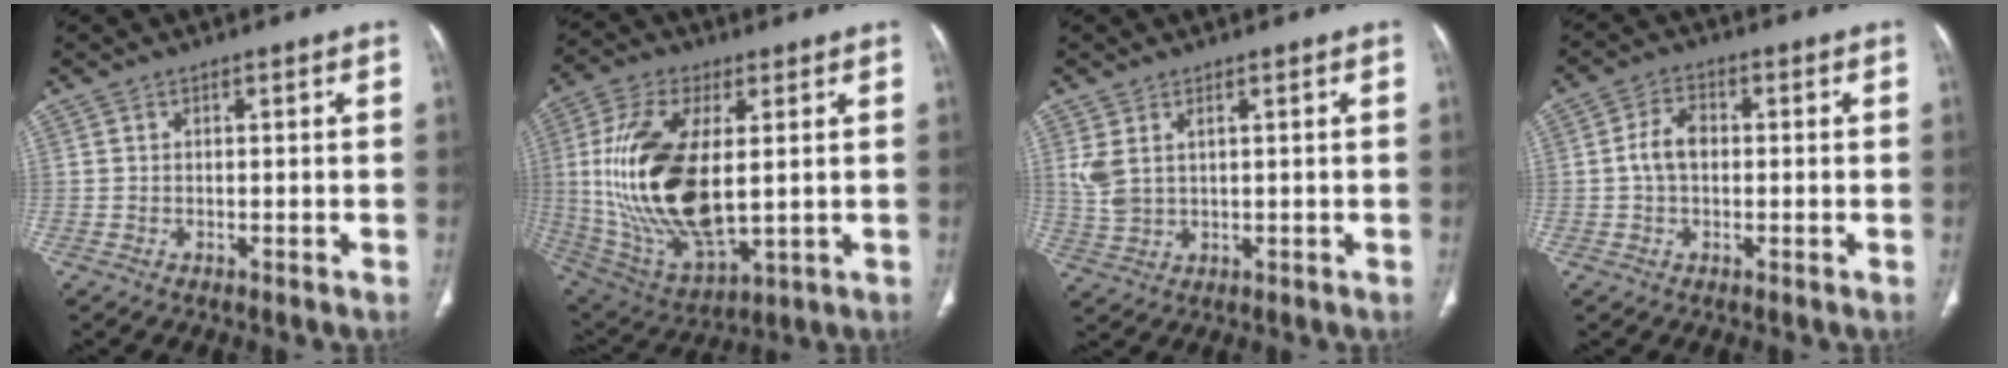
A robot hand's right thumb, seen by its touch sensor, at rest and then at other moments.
{"total": 22.6, "force": [1.8, 10.9, 19.8], "torque": [-0.402, -0.019, 0.047]}
{"total": 4.9, "force": [1.6, 2.8, 3.7], "torque": [-0.087, 0.000, 0.043]}
{"total": 5.1, "force": [0.0, 3.5, 3.8], "torque": [-0.068, 0.014, -0.007]}